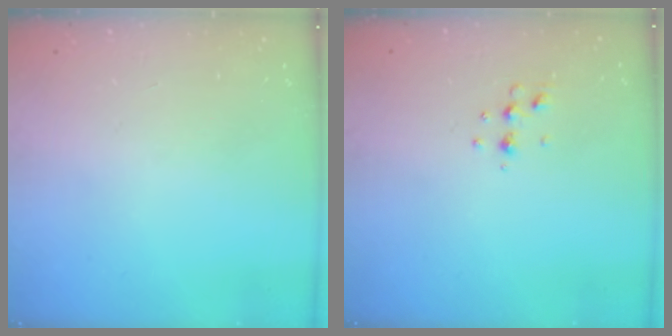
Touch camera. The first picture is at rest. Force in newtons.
{"total": 3.8, "press": 3.6, "slide": 1.3}